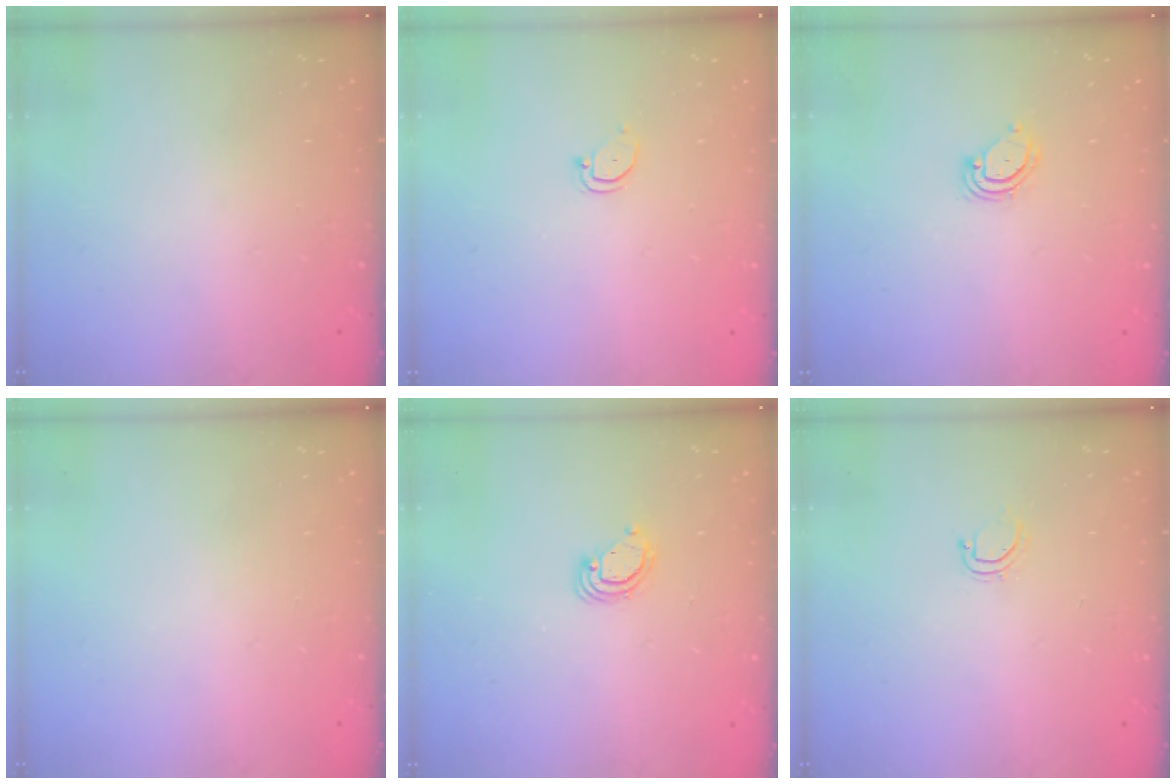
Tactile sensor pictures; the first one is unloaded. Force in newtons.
{"total": 2.4, "press": 2.4, "slide": 0.2}
{"total": 4.3, "press": 4.3, "slide": 0.3}
{"total": 0.0}
{"total": 3.8, "press": 3.8, "slide": 0.1}
{"total": 4.6, "press": 4.6, "slide": 0.4}